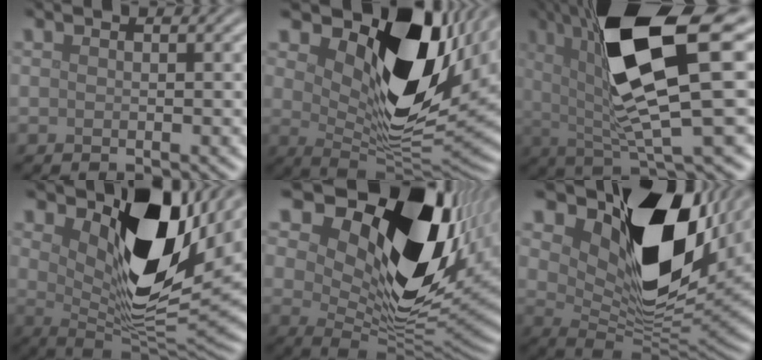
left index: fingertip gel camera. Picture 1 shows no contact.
{"total": 13.4, "force": [5.2, 6.6, 10.4], "torque": [-0.166, -0.013, 0.099]}
{"total": 12.4, "force": [3.5, 3.2, 11.5], "torque": [-0.190, 0.001, 0.060]}
{"total": 11.4, "force": [3.9, 5.2, 9.3], "torque": [-0.149, -0.021, 0.075]}
{"total": 16.6, "force": [7.3, 9.0, 11.9], "torque": [-0.187, -0.005, 0.133]}
{"total": 13.7, "force": [6.1, 7.3, 9.9], "torque": [-0.166, -0.016, 0.122]}